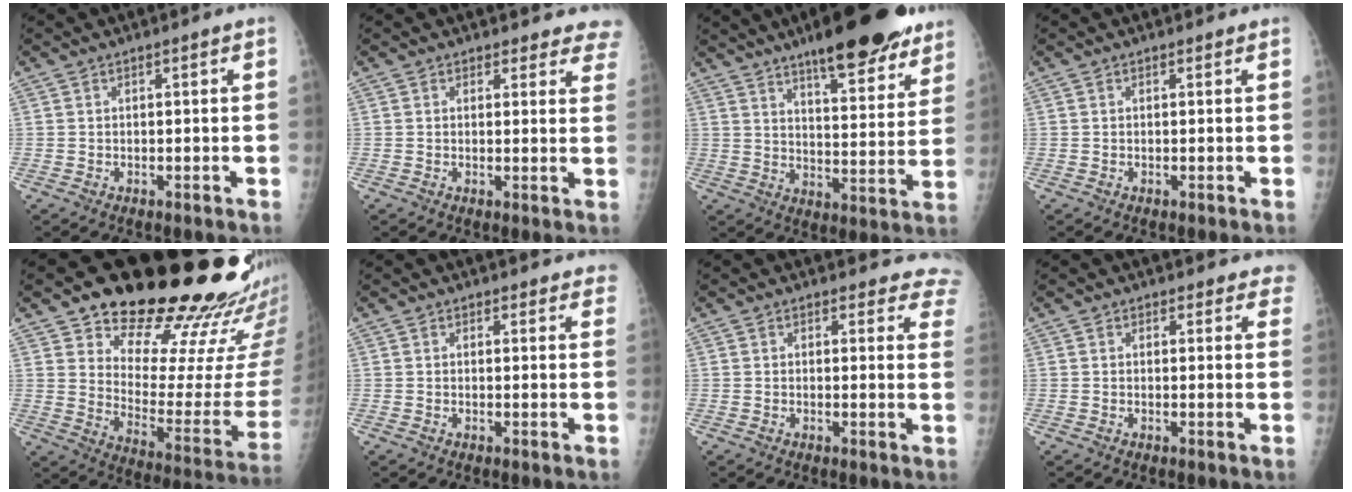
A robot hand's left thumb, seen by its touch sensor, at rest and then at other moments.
{"total": 7.6, "force": [6.9, 3.1, 0.1], "torque": [0.061, -0.028, 0.042]}
{"total": 19.5, "force": [13.9, 5.4, 12.6], "torque": [-0.138, -0.064, 0.203]}
{"total": 0.0}
{"total": 24.4, "force": [21.2, 7.3, 9.6], "torque": [-0.085, -0.165, 0.293]}
{"total": 3.9, "force": [3.6, 1.6, 0.2], "torque": [0.036, -0.016, 0.021]}
{"total": 9.2, "force": [8.3, 3.6, 1.1], "torque": [0.044, -0.041, 0.053]}
{"total": 4.9, "force": [4.4, 2.2, 0.0], "torque": [0.048, -0.017, 0.024]}